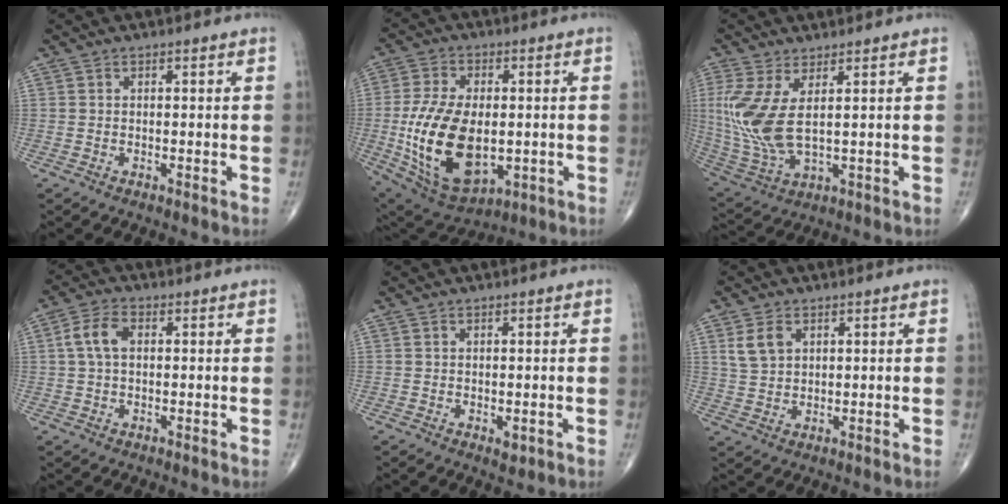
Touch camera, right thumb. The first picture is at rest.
{"total": 19.9, "force": [-2.3, 11.2, 16.2], "torque": [-0.299, -0.008, -0.018]}
{"total": 11.7, "force": [2.3, 4.6, 10.5], "torque": [-0.252, -0.018, 0.062]}
{"total": 5.5, "force": [0.9, 3.2, 4.3], "torque": [-0.094, 0.016, 0.014]}
{"total": 1.2, "force": [-0.2, 0.7, 1.0], "torque": [-0.007, -0.002, 0.000]}
{"total": 4.7, "force": [2.0, 3.1, 2.8], "torque": [-0.050, -0.003, 0.046]}